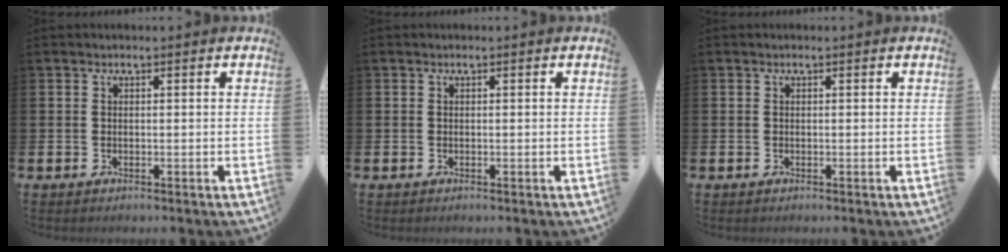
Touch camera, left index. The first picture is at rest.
{"total": 0.0}
{"total": 0.0}